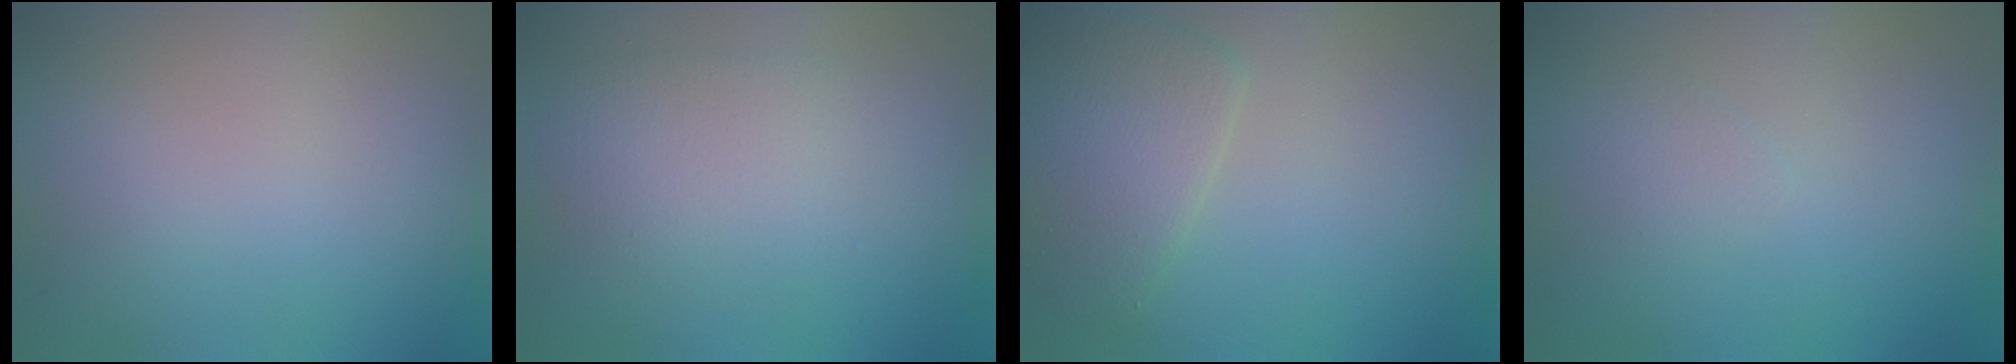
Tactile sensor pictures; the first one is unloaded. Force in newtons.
{"total": 3.2, "press": 3.2, "slide": 0.3}
{"total": 3.7, "press": 3.7, "slide": 0.2}
{"total": 0.7, "press": 0.7, "slide": 0.1}